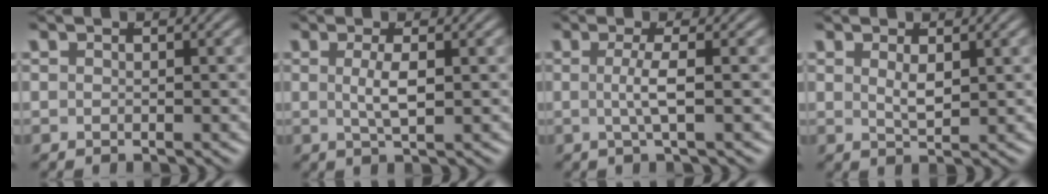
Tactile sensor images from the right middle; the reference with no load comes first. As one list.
[{"total": 2.0, "force": [0.1, -0.3, 2.0], "torque": [-0.041, -0.011, 0.010]}, {"total": 2.2, "force": [-0.2, -0.7, 2.0], "torque": [-0.040, -0.005, 0.000]}, {"total": 1.6, "force": [0.7, -0.2, 1.3], "torque": [-0.021, -0.012, 0.023]}]